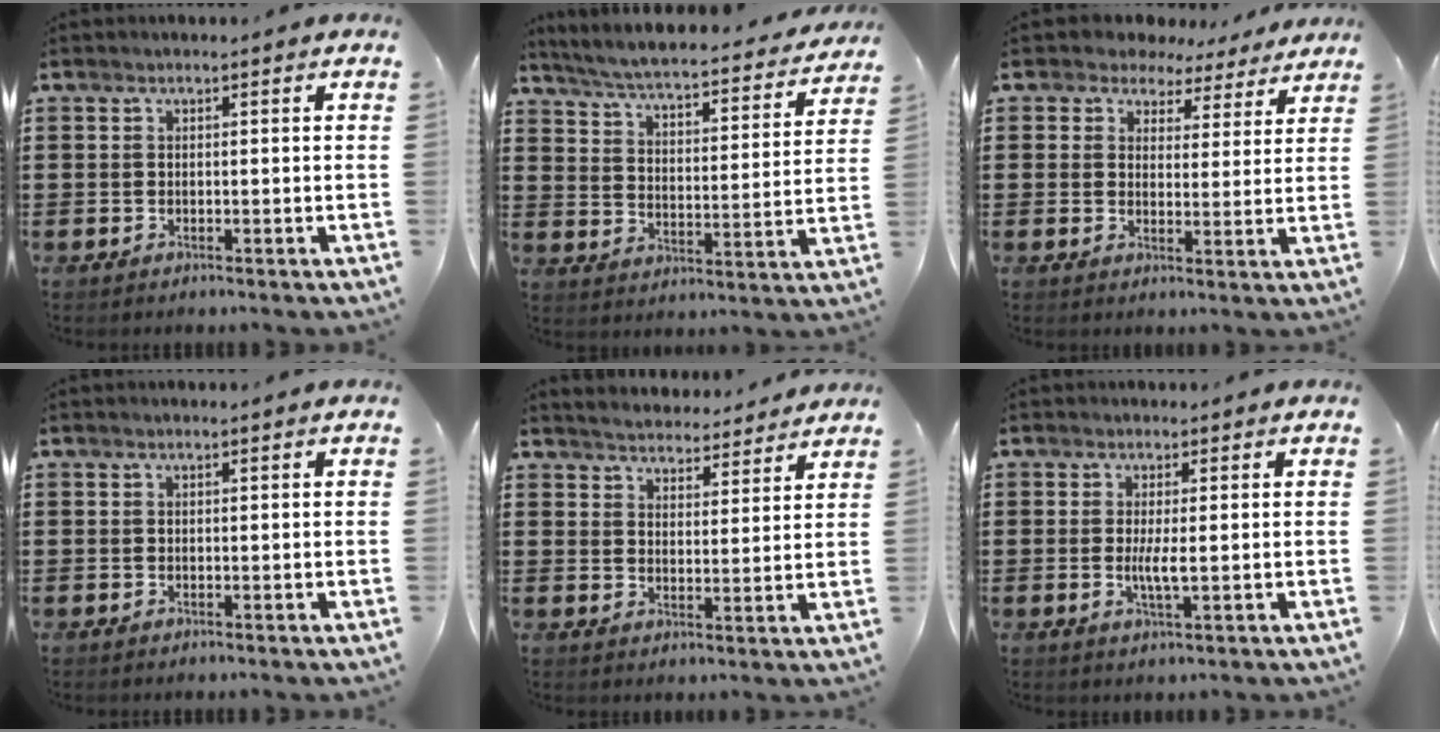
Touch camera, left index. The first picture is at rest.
{"total": 4.7, "force": [4.5, -0.2, 1.5], "torque": [-0.053, -0.038, 0.069]}
{"total": 4.3, "force": [3.7, 2.0, 0.4], "torque": [-0.023, -0.018, 0.063]}
{"total": 0.0}
{"total": 3.9, "force": [3.9, 0.1, -0.3], "torque": [-0.013, -0.025, 0.068]}
{"total": 3.2, "force": [0.0, 0.4, 3.1], "torque": [-0.056, -0.002, -0.001]}